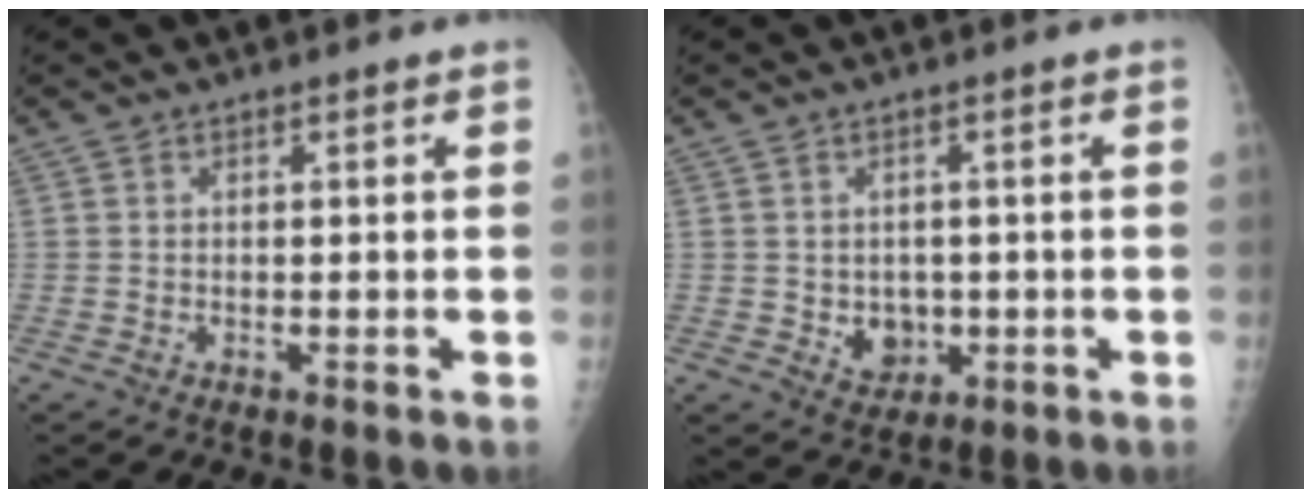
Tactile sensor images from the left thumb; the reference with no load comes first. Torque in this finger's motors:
{"motor_torque": [-0.23, -0.12, 0.19, -0.08, 0.01]}